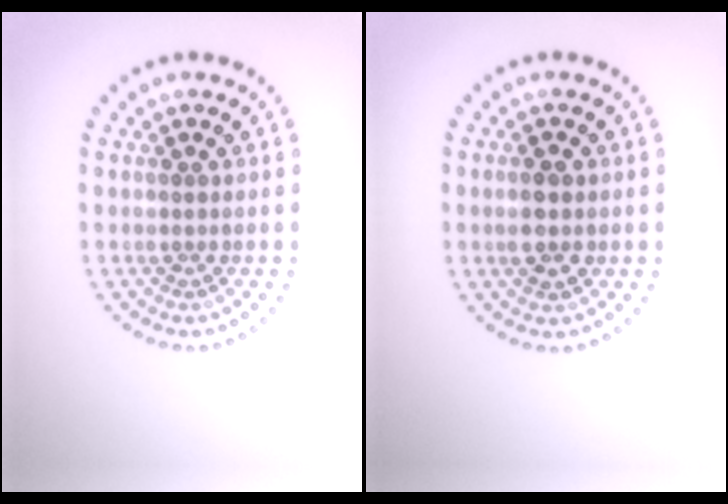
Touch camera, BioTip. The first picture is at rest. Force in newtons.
{"total": 2.5, "press": 2.5, "slide": 0.2}